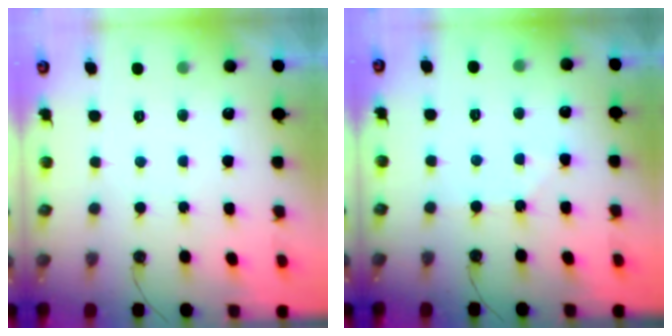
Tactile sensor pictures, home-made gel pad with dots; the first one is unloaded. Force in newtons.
{"total": 4.2, "press": 4.1, "slide": 0.6}